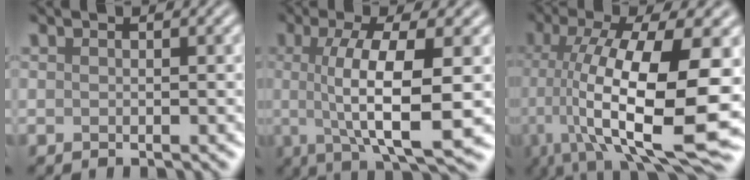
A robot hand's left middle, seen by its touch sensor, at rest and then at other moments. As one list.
[{"total": 9.0, "force": [-0.3, 2.4, 8.7], "torque": [-0.133, -0.002, -0.005]}, {"total": 15.3, "force": [-1.8, 5.0, 14.3], "torque": [-0.249, 0.000, -0.025]}]